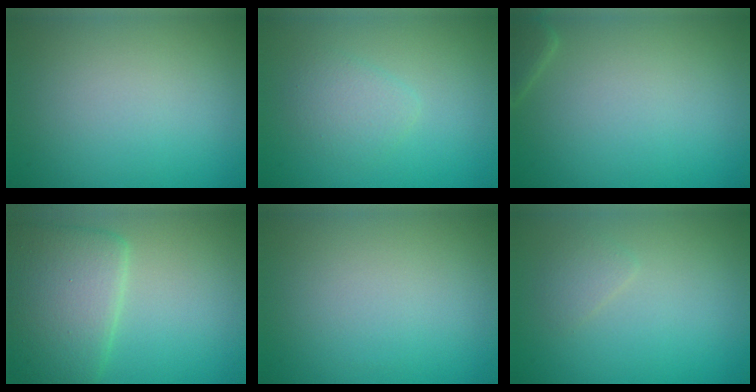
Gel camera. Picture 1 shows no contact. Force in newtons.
{"total": 1.9, "press": 1.9, "slide": 0.1}
{"total": 1.2, "press": 1.2, "slide": 0.1}
{"total": 6.2, "press": 6.2, "slide": 0.2}
{"total": 0.0}
{"total": 1.0, "press": 1.0, "slide": 0.0}